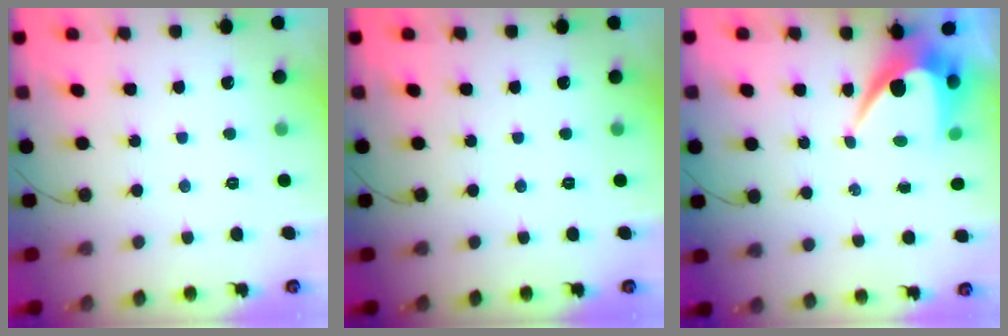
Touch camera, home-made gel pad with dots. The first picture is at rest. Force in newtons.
{"total": 0.0}
{"total": 7.0, "press": 7.0, "slide": 0.8}